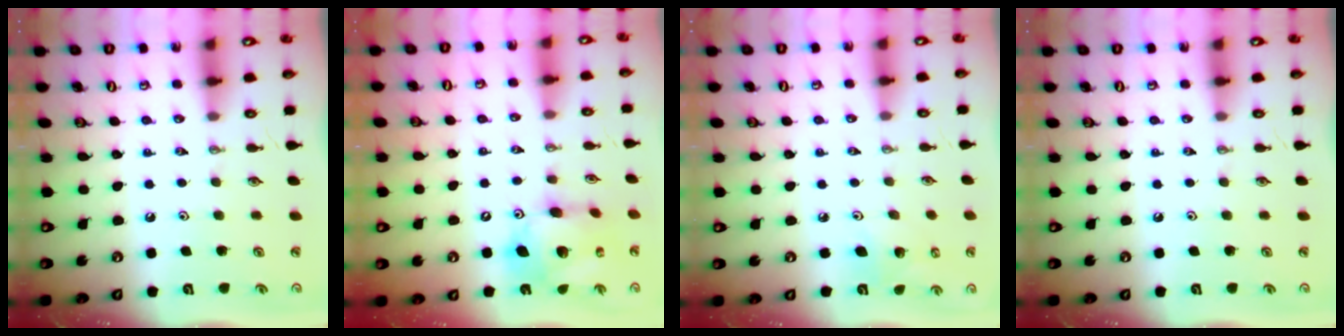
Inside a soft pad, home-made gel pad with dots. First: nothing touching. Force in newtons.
{"total": 14.5, "press": 14.5, "slide": 1.5}
{"total": 5.4, "press": 5.1, "slide": 1.7}
{"total": 0.0}